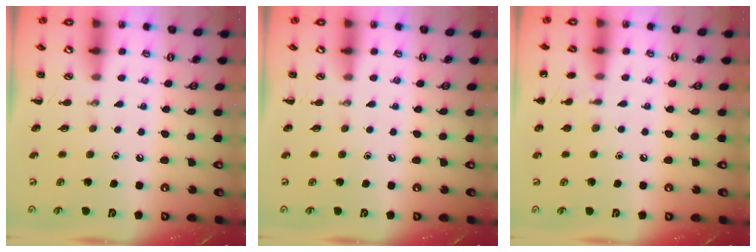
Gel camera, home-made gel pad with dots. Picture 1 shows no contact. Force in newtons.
{"total": 0.0}
{"total": 5.8, "press": 5.6, "slide": 1.5}